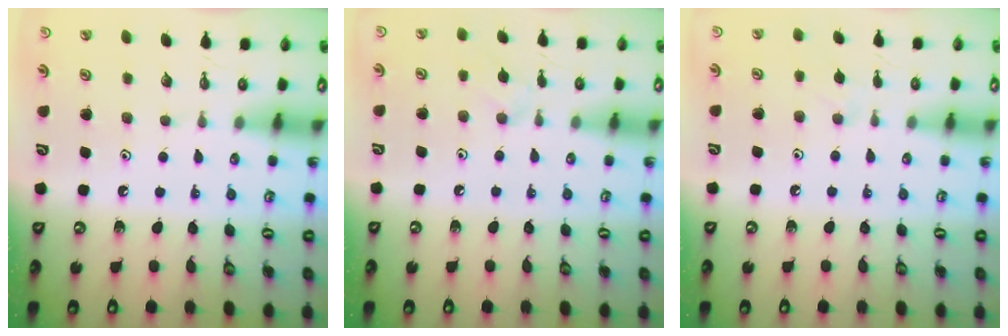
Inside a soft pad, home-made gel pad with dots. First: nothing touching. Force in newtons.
{"total": 5.0, "press": 5.0, "slide": 0.9}
{"total": 5.1, "press": 5.1, "slide": 0.8}